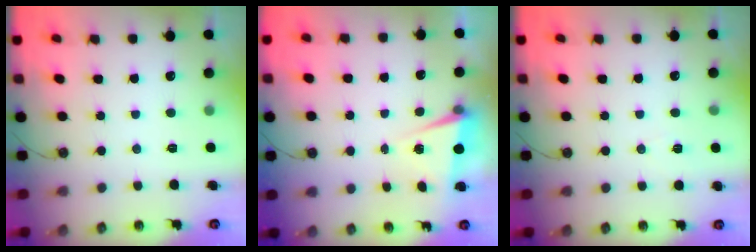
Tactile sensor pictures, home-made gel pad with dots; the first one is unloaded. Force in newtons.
{"total": 2.0, "press": 1.7, "slide": 1.0}
{"total": 4.1, "press": 3.5, "slide": 2.1}